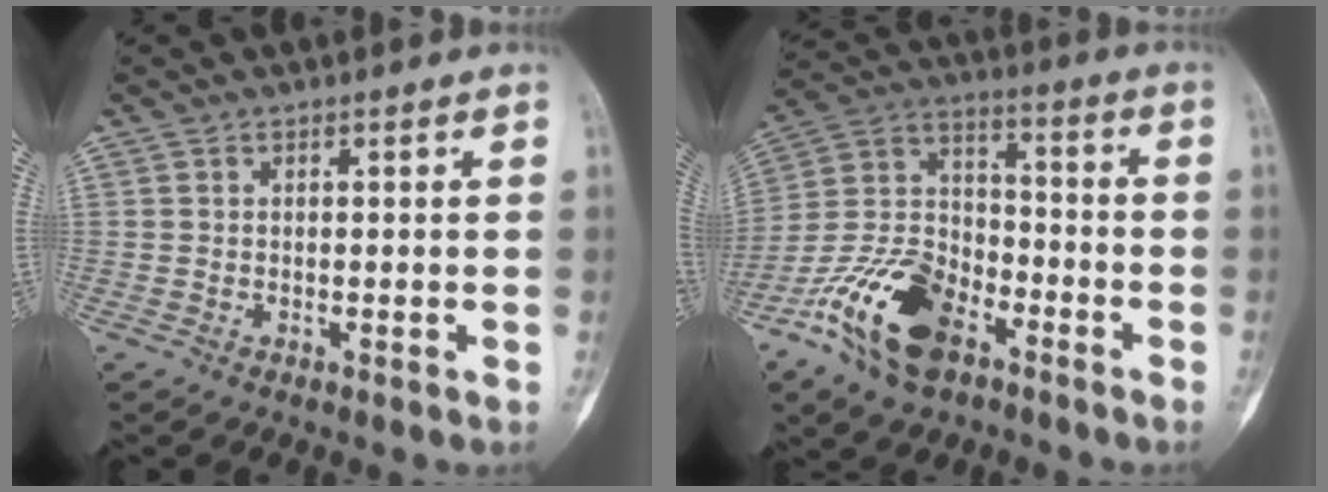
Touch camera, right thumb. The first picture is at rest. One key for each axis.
{"total": 16.9, "fx": -9.4, "fy": 9.3, "fz": 10.5, "tx": -0.196, "ty": 0.059, "tz": -0.182}